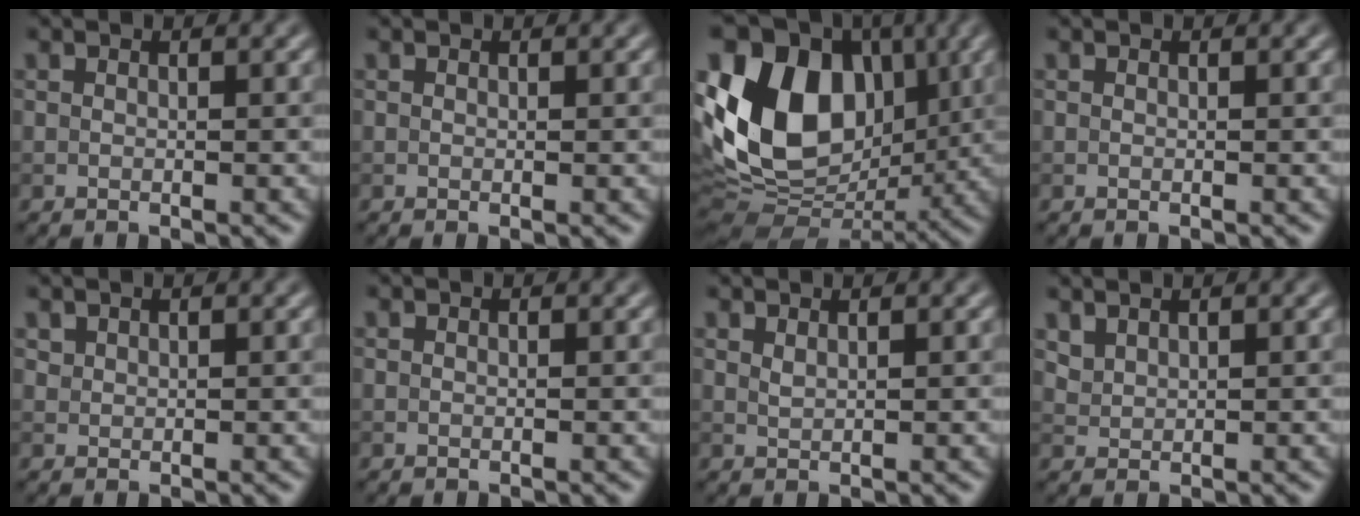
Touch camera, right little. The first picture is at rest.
{"total": 0.0}
{"total": 16.0, "force": [2.6, 11.5, 10.7], "torque": [-0.212, 0.024, 0.033]}
{"total": 0.0}
{"total": 0.7, "force": [0.7, 0.4, 0.0], "torque": [0.000, -0.001, 0.018]}
{"total": 0.0}
{"total": 0.8, "force": [0.7, 0.1, 0.4], "torque": [-0.007, 0.001, 0.014]}
{"total": 1.4, "force": [1.2, 0.5, 0.4], "torque": [-0.014, 0.001, 0.031]}